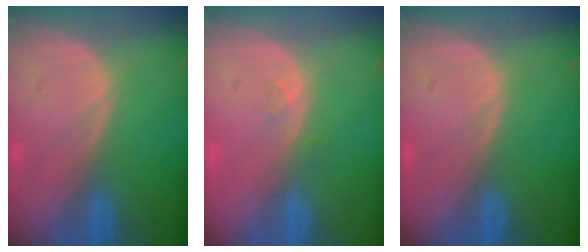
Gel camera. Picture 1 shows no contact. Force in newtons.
{"total": 1.1, "press": 1.0, "slide": 0.4}
{"total": 0.0}